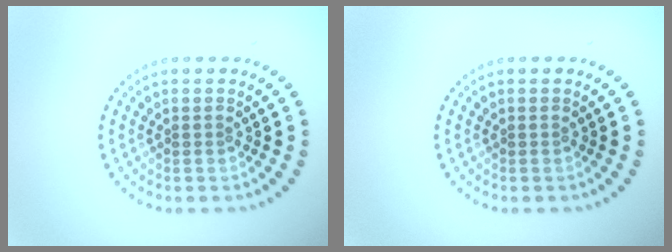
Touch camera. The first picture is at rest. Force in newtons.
{"total": 0.0}